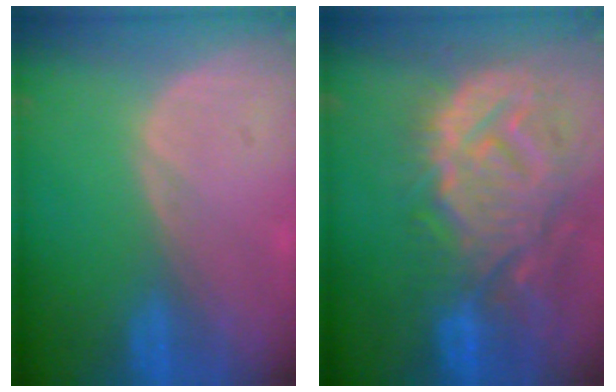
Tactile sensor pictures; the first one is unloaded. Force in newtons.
{"total": 14.3, "press": 12.3, "slide": 7.3}